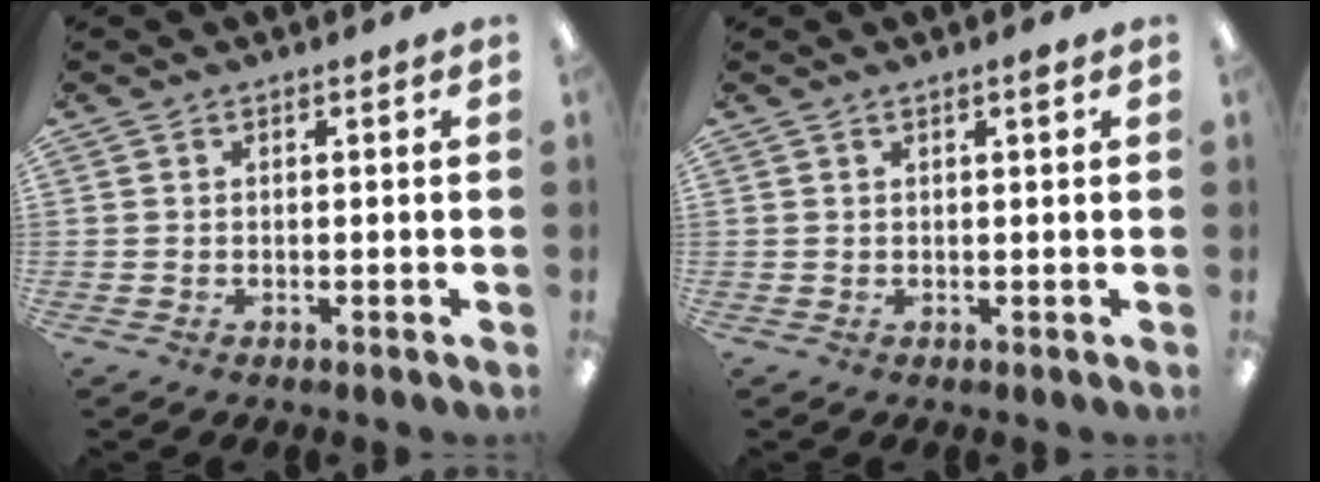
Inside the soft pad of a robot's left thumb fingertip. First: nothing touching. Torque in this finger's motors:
{"motor_torque": [-0.15, -0.02, -0.37, 0.23, 0.01]}